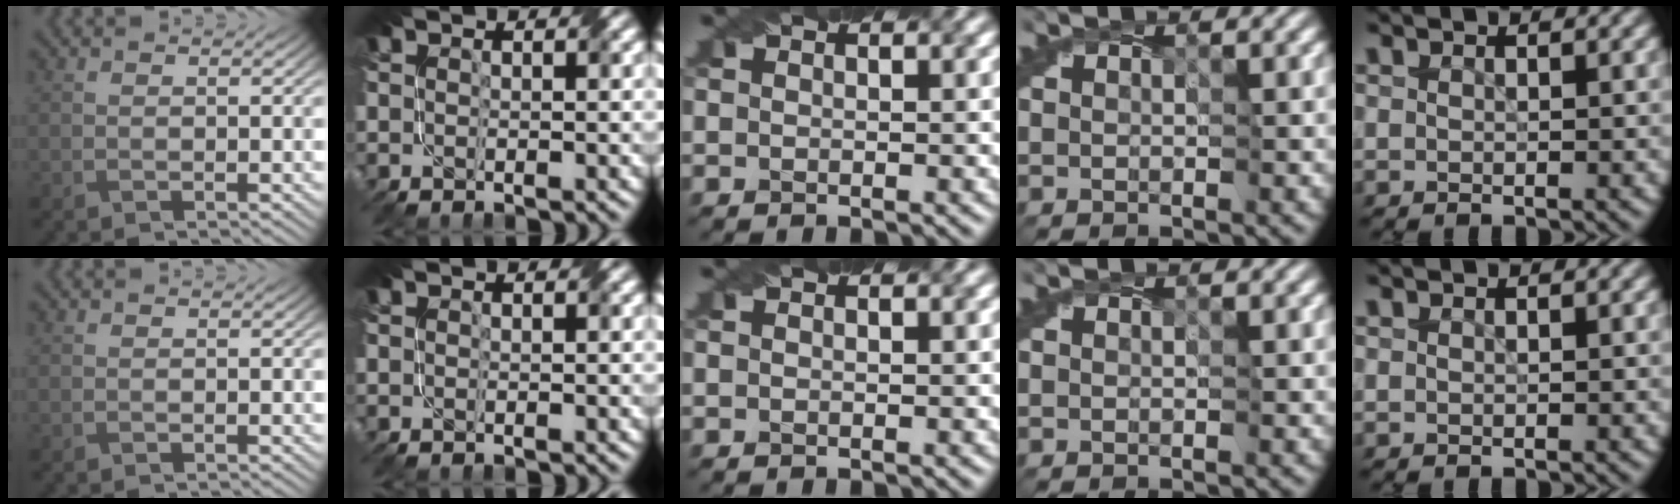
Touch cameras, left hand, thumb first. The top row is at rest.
{}